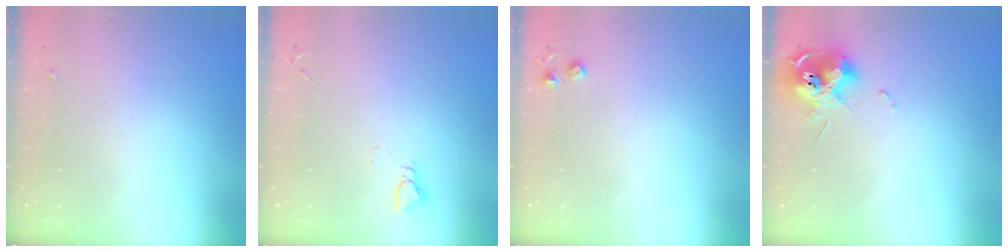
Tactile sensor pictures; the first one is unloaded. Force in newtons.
{"total": 2.9, "press": 2.9, "slide": 0.3}
{"total": 4.2, "press": 4.1, "slide": 0.7}
{"total": 11.5, "press": 11.4, "slide": 1.8}